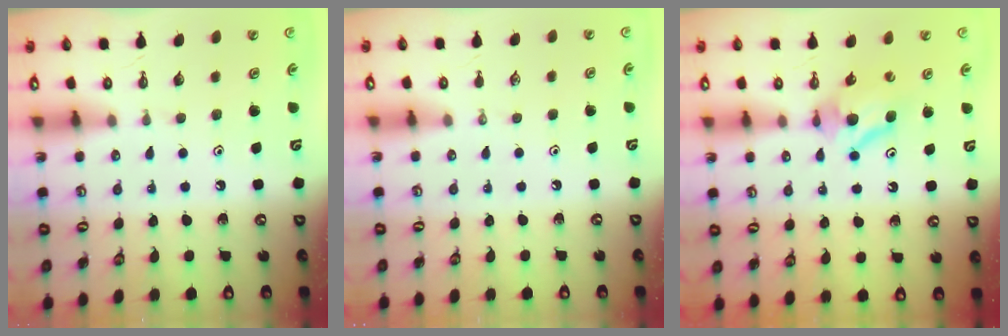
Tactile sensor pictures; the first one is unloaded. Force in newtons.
{"total": 0.0}
{"total": 8.4, "press": 8.3, "slide": 0.5}